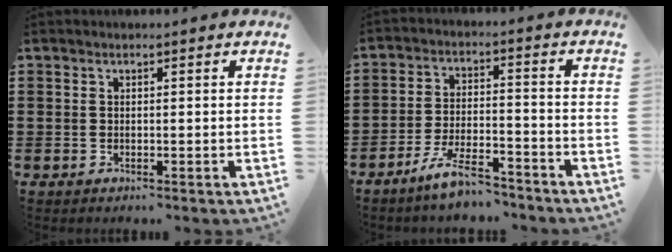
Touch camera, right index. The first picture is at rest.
{"total": 6.8, "force": [-5.9, 0.8, 3.1], "torque": [-0.077, -0.002, -0.117]}